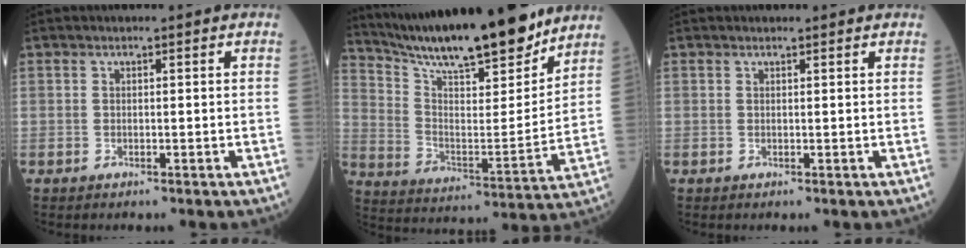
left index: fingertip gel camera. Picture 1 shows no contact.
{"total": 20.8, "force": [18.2, 2.4, 9.7], "torque": [-0.175, -0.016, 0.294]}
{"total": 0.7, "force": [0.6, 0.1, 0.1], "torque": [-0.009, 0.001, 0.008]}